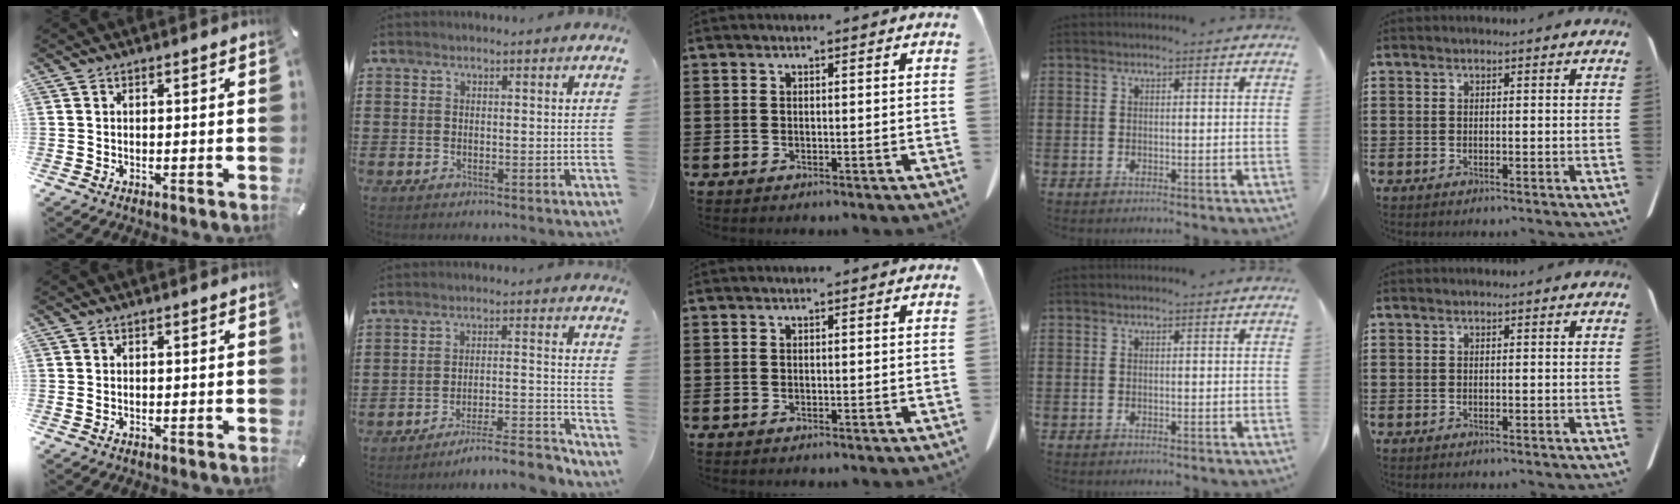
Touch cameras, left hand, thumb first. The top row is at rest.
{"thumb": {"total": 0.8, "force": [-0.1, 0.5, 0.5], "torque": [-0.010, 0.001, -0.003]}, "index": {"total": 6.5, "force": [-6.0, -0.1, 2.4], "torque": [-0.033, 0.001, -0.112]}}